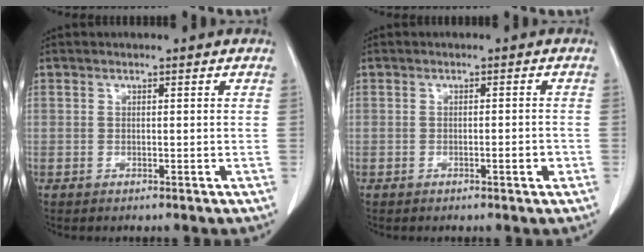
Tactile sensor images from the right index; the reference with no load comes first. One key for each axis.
{"total": 2.0, "fx": -0.9, "fy": 0.4, "fz": 1.7, "tx": -0.025, "ty": 0.001, "tz": -0.013}